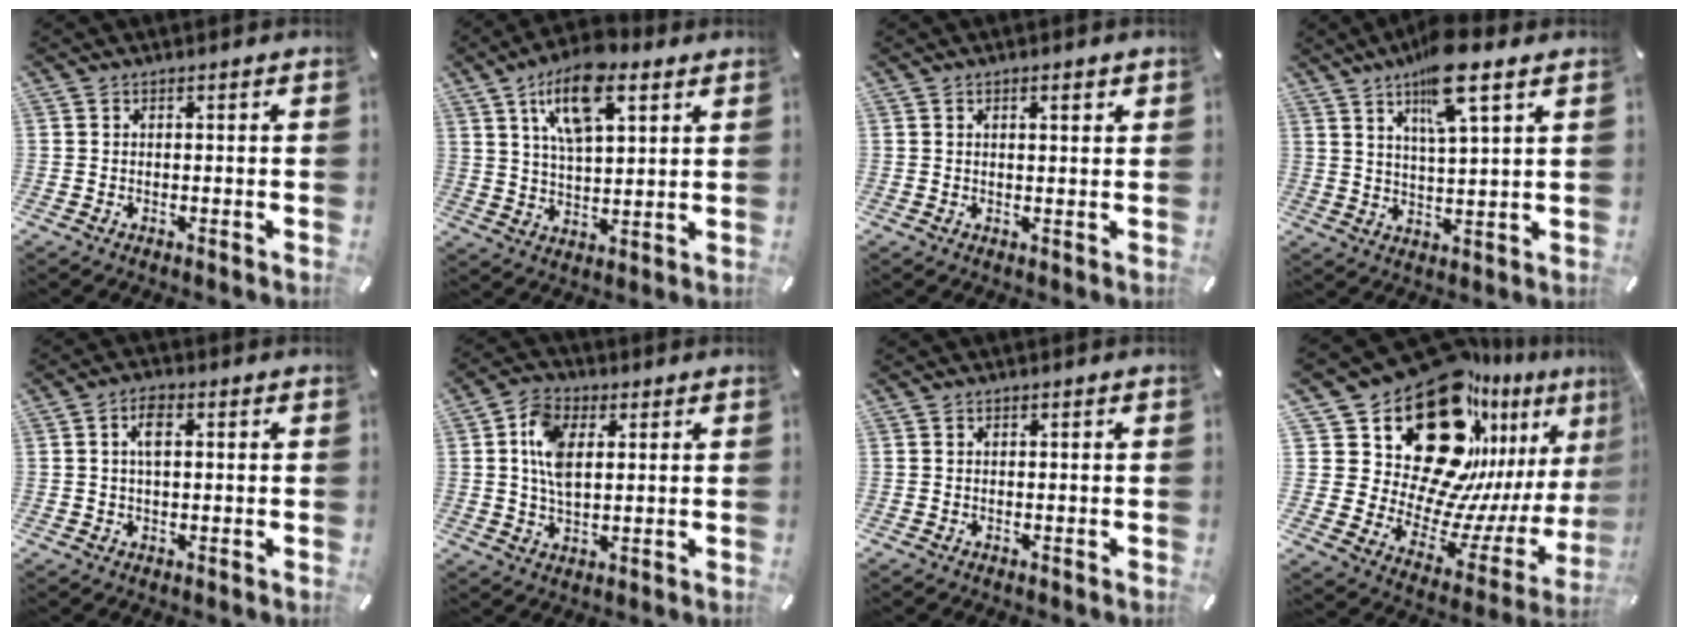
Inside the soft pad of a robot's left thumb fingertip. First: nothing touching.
{"total": 13.7, "force": [7.6, 6.2, 9.6], "torque": [-0.171, -0.017, 0.132]}
{"total": 1.9, "force": [1.0, 0.5, 1.6], "torque": [-0.024, -0.001, 0.014]}
{"total": 11.9, "force": [7.5, 2.8, 8.8], "torque": [-0.146, -0.024, 0.125]}
{"total": 4.5, "force": [1.0, 2.3, 3.7], "torque": [-0.062, 0.005, 0.012]}
{"total": 9.2, "force": [2.2, 5.7, 6.9], "torque": [-0.154, 0.003, 0.037]}
{"total": 0.0}
{"total": 29.2, "force": [18.1, 15.9, 16.6], "torque": [-0.251, -0.174, 0.347]}